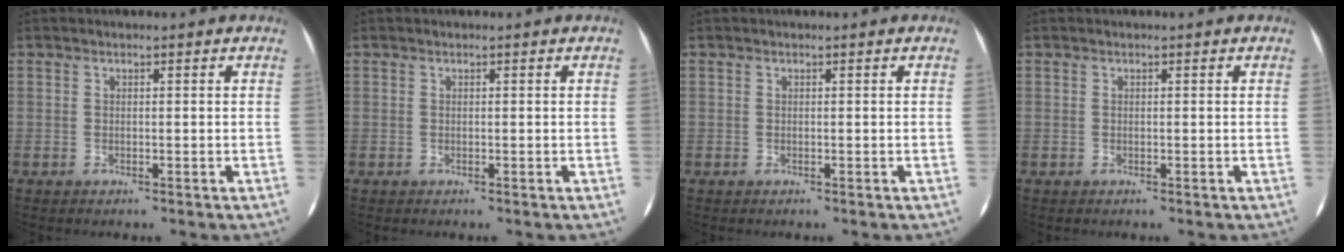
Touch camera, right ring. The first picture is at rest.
{"total": 0.0}
{"total": 0.0}
{"total": 0.0}